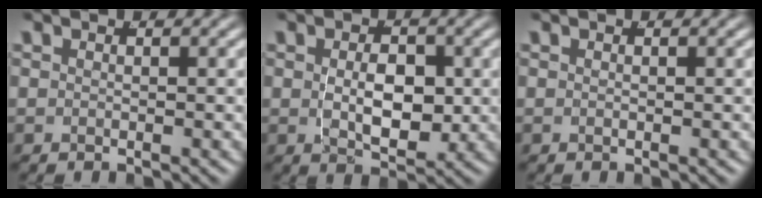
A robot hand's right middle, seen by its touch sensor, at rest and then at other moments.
{"total": 4.2, "force": [0.0, 2.1, 3.7], "torque": [-0.063, -0.020, 0.010]}
{"total": 0.0}